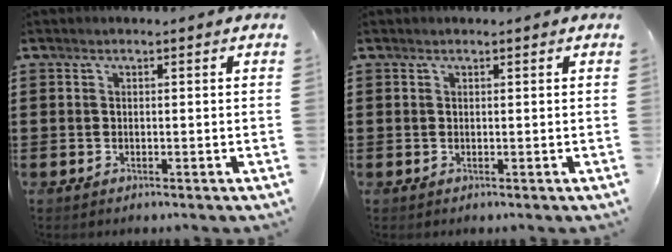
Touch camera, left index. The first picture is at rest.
{"total": 0.0}